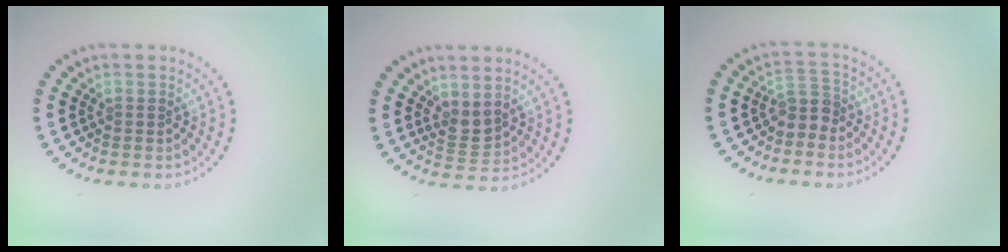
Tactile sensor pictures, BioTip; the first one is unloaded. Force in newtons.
{"total": 1.9, "press": 1.5, "slide": 1.0}
{"total": 2.2, "press": 1.7, "slide": 1.4}